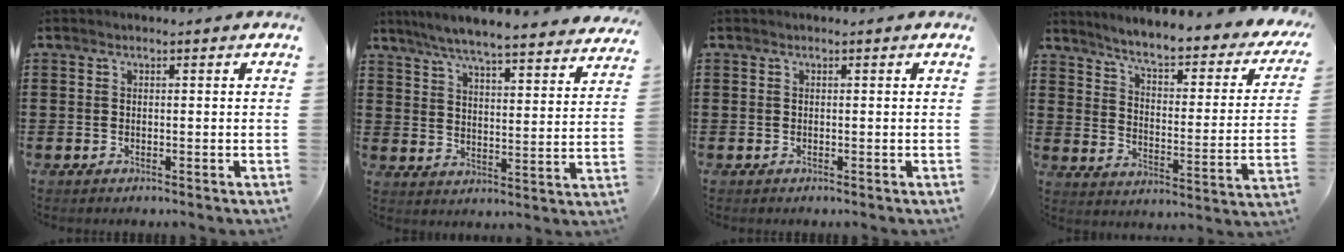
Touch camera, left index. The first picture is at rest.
{"total": 5.7, "force": [5.4, 0.1, 1.8], "torque": [-0.061, -0.034, 0.090]}
{"total": 0.0}
{"total": 4.7, "force": [4.0, 0.0, 2.5], "torque": [-0.068, -0.037, 0.057]}